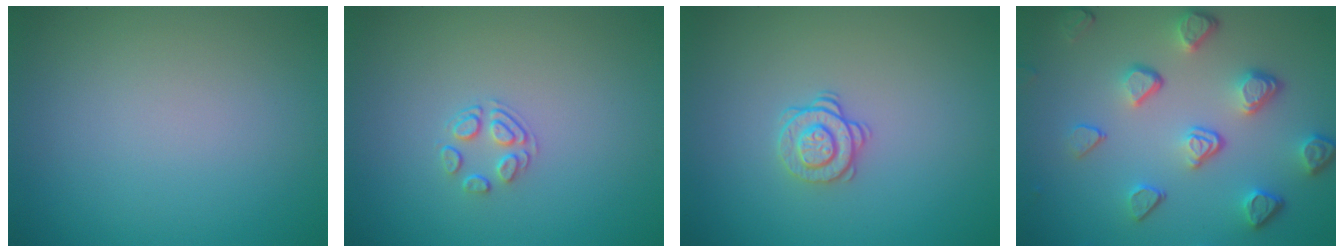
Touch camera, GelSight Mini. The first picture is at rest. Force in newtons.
{"total": 1.7, "press": 1.0, "slide": 1.4}
{"total": 1.7, "press": 1.3, "slide": 1.1}
{"total": 5.1, "press": 3.7, "slide": 3.5}